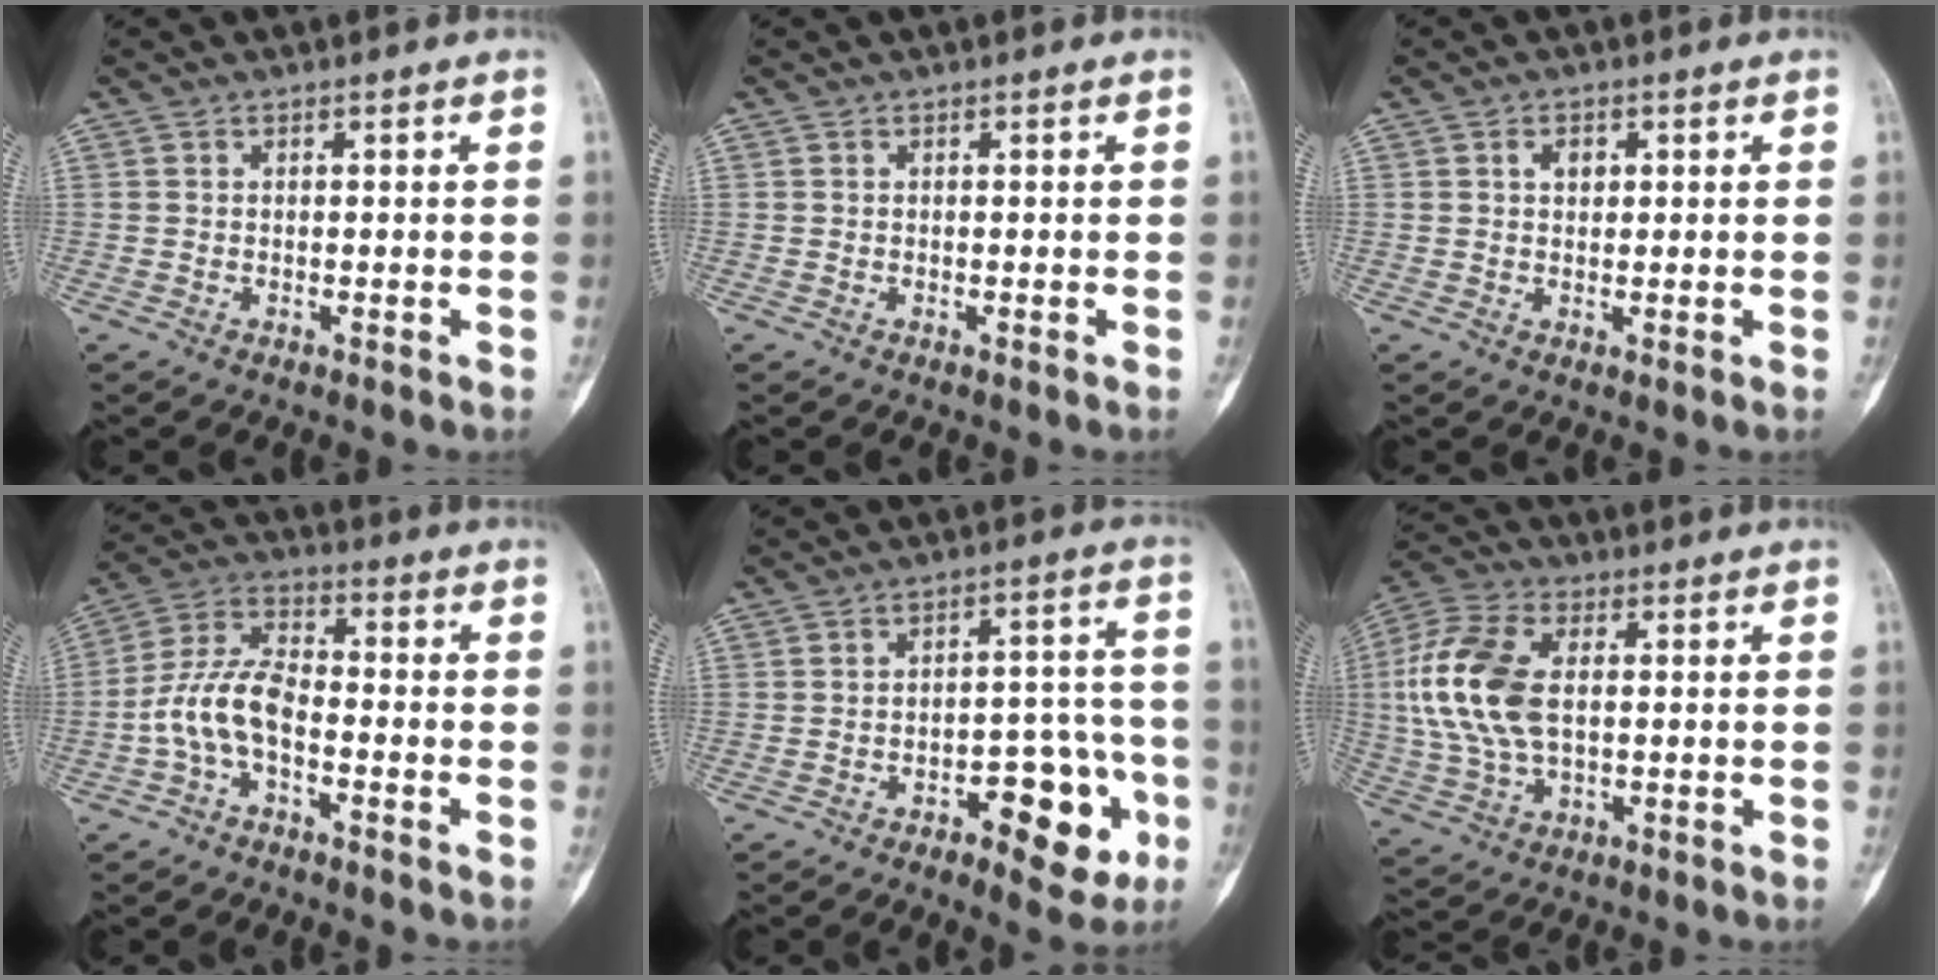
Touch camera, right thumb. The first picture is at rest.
{"total": 0.0}
{"total": 2.3, "force": [0.8, 1.6, 1.5], "torque": [-0.017, 0.000, 0.011]}
{"total": 9.3, "force": [-2.8, 4.7, 7.6], "torque": [-0.156, 0.038, -0.063]}
{"total": 12.4, "force": [-5.1, 5.8, 9.7], "torque": [-0.092, 0.040, -0.065]}
{"total": 15.3, "force": [1.3, 8.8, 12.5], "torque": [-0.274, 0.010, 0.026]}